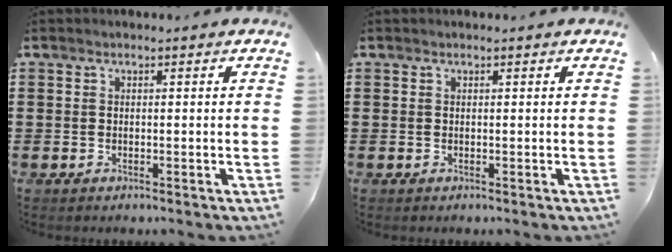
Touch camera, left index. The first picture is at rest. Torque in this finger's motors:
{"motor_torque": [0.00, 0.06, -0.02, -0.01]}